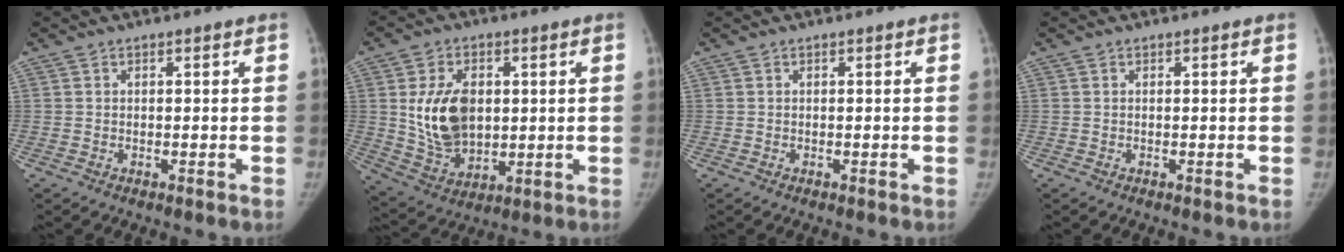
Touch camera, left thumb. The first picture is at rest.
{"total": 13.6, "force": [1.9, 9.2, 9.8], "torque": [-0.142, -0.018, 0.047]}
{"total": 0.0}
{"total": 0.0}